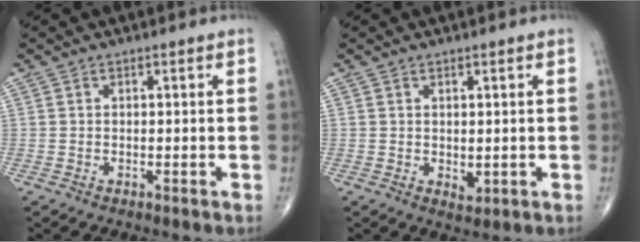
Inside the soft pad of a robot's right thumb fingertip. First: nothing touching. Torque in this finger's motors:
{"motor_torque": [0.25, 0.17, -0.04, -0.19, 0.00]}